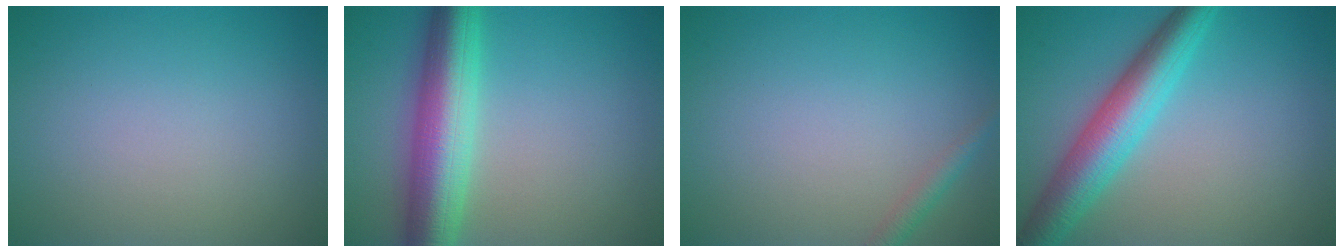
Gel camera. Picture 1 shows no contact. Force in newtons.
{"total": 8.0, "press": 8.0, "slide": 0.3}
{"total": 1.4, "press": 1.4, "slide": 0.1}
{"total": 6.4, "press": 6.4, "slide": 0.1}